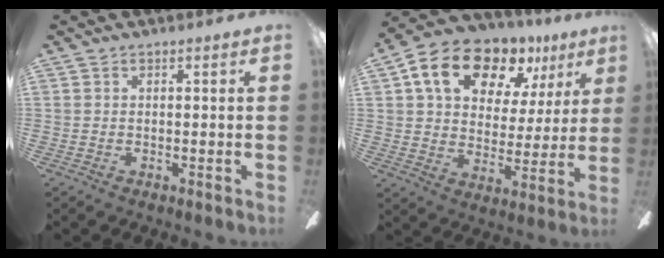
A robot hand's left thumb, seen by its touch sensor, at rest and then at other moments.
{"total": 17.1, "force": [10.7, 10.1, 8.7], "torque": [-0.146, -0.056, 0.189]}